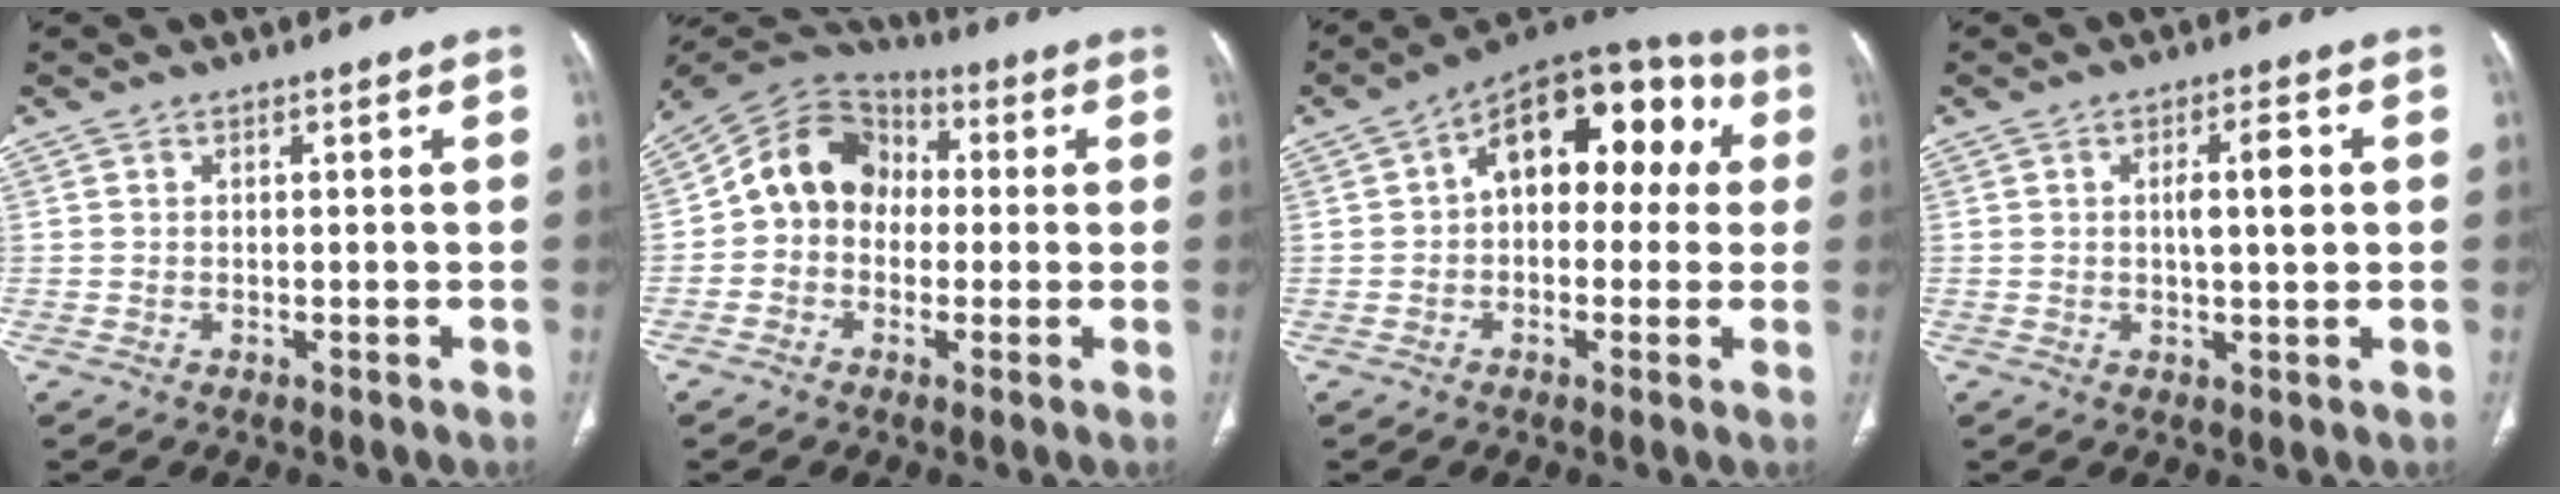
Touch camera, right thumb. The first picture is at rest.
{"total": 12.1, "force": [0.0, 10.2, 6.6], "torque": [-0.089, 0.037, -0.017]}
{"total": 17.0, "force": [3.1, 10.0, 13.4], "torque": [-0.136, 0.050, 0.032]}
{"total": 5.4, "force": [0.7, 1.6, 5.1], "torque": [-0.081, 0.007, 0.013]}